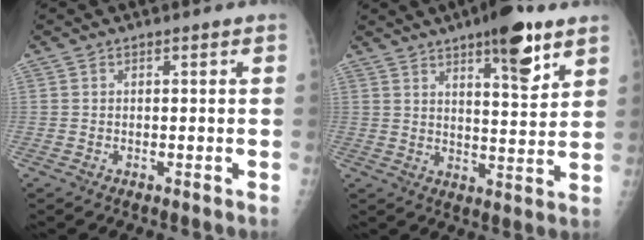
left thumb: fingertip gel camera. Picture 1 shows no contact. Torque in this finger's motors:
{"motor_torque": [2.01, 0.66, 1.03, -0.60, 0.06]}